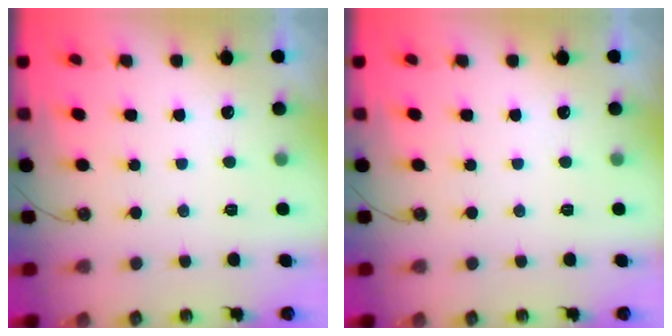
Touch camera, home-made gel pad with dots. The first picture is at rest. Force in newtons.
{"total": 0.0}